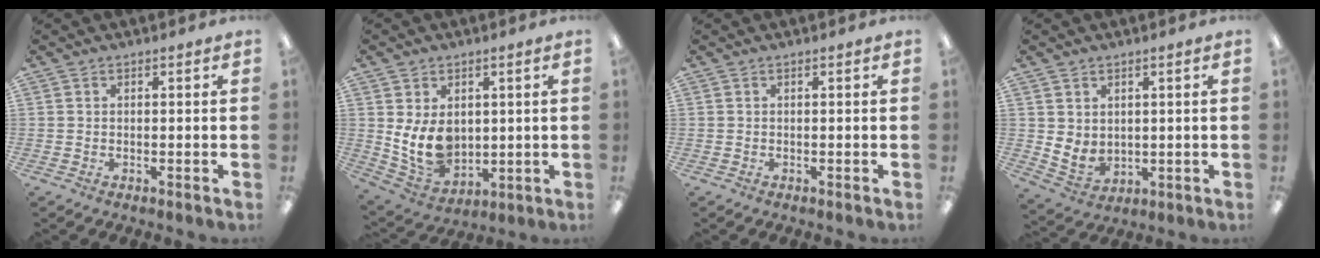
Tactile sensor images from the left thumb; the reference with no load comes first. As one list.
[{"total": 10.4, "force": [2.0, 7.8, 6.5], "torque": [-0.135, -0.014, 0.040]}, {"total": 0.0}, {"total": 4.7, "force": [2.0, 3.8, 1.8], "torque": [-0.046, -0.017, 0.039]}]